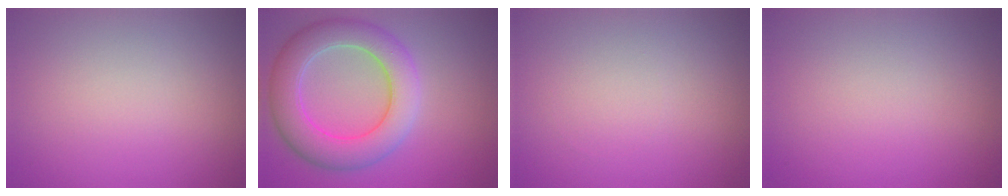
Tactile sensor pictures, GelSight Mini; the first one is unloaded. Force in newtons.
{"total": 6.8, "press": 6.8, "slide": 0.3}
{"total": 0.0}
{"total": 0.0}